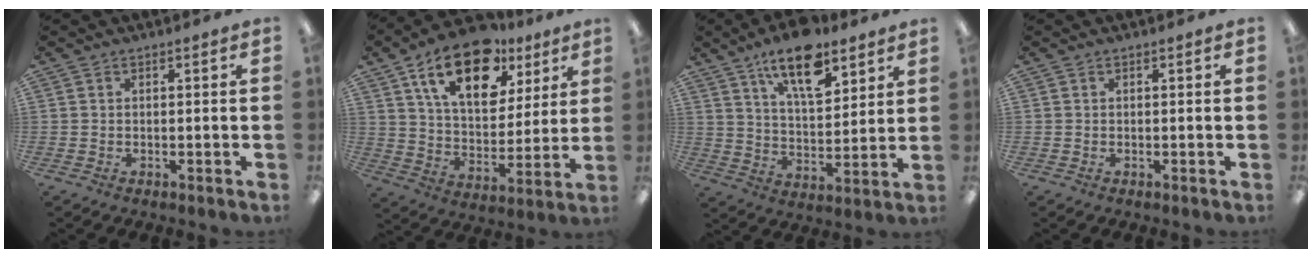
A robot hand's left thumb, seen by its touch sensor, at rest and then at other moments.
{"total": 19.5, "force": [11.7, 10.5, 11.6], "torque": [-0.188, -0.049, 0.203]}
{"total": 15.3, "force": [10.4, 6.5, 9.2], "torque": [-0.145, -0.050, 0.178]}
{"total": 0.0}